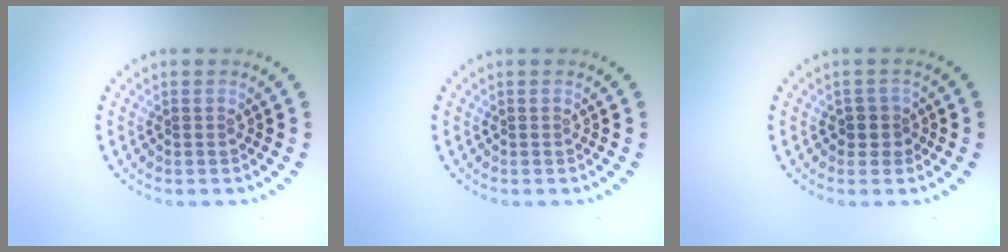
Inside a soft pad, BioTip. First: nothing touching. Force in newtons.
{"total": 0.0}
{"total": 1.5, "press": 1.3, "slide": 0.8}